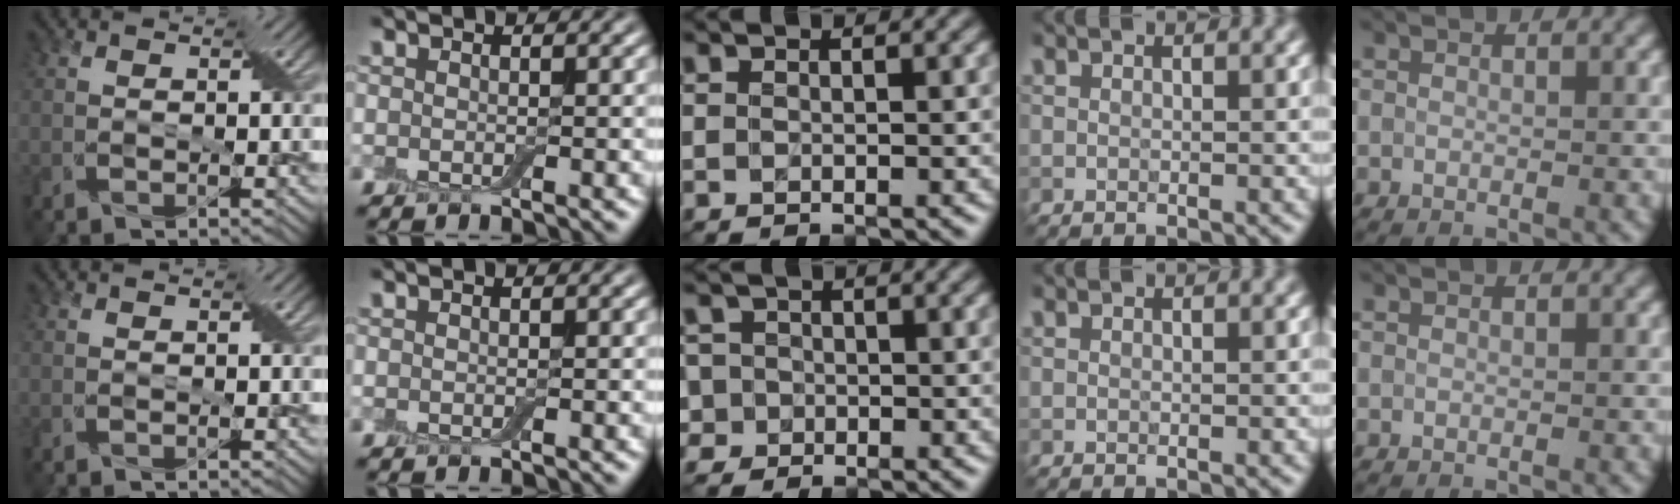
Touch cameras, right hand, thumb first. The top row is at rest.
{"middle": {"total": 4.0, "force": [-0.2, 3.8, 1.1], "torque": [-0.015, 0.024, -0.032]}}